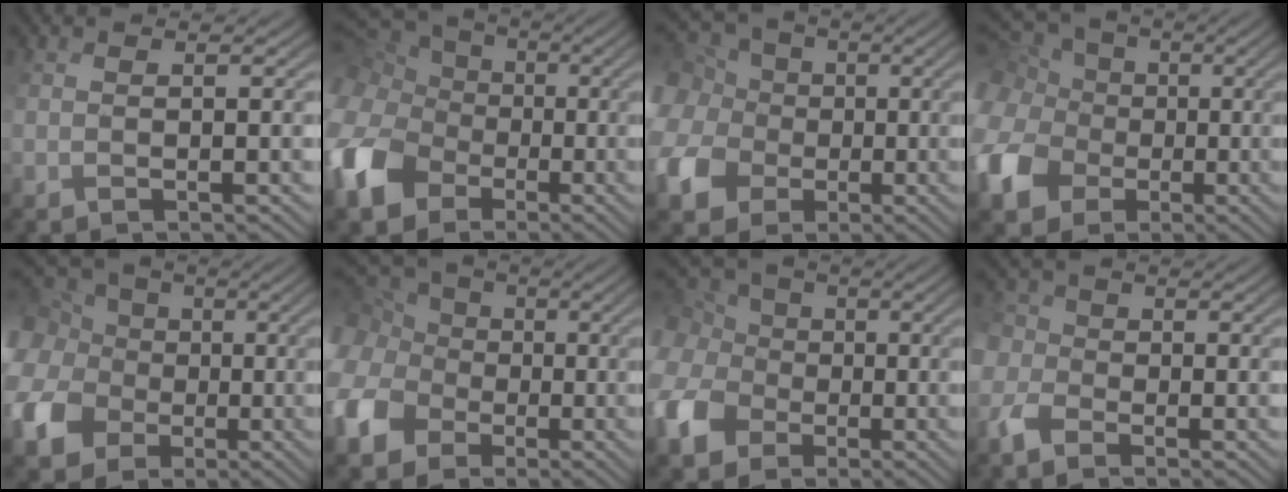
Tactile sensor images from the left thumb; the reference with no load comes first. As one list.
[{"total": 14.2, "force": [-1.0, 11.9, 7.7], "torque": [-0.245, -0.026, -0.004]}, {"total": 14.3, "force": [2.5, 12.5, 6.5], "torque": [-0.219, 0.012, 0.031]}, {"total": 14.4, "force": [1.7, 12.3, 7.3], "torque": [-0.229, -0.004, 0.032]}, {"total": 16.0, "force": [2.0, 14.0, 7.3], "torque": [-0.232, 0.000, 0.018]}, {"total": 14.5, "force": [0.1, 12.6, 7.3], "torque": [-0.225, -0.020, -0.014]}, {"total": 13.1, "force": [0.0, 11.4, 6.5], "torque": [-0.224, -0.008, -0.006]}, {"total": 3.6, "force": [-1.5, 2.9, 1.7], "torque": [-0.052, 0.008, -0.042]}]